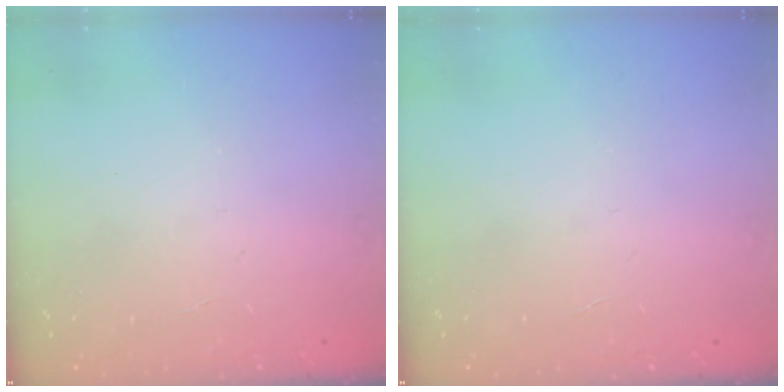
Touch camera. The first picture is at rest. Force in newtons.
{"total": 0.0}